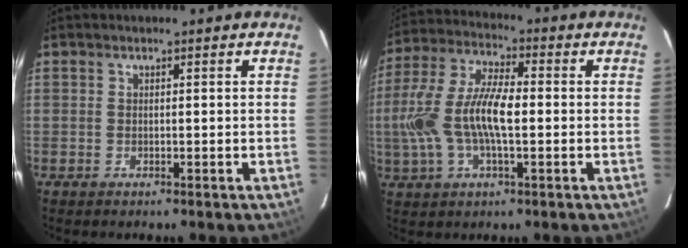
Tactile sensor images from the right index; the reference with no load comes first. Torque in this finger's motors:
{"motor_torque": [0.53, -0.12, 0.69, 0.21]}